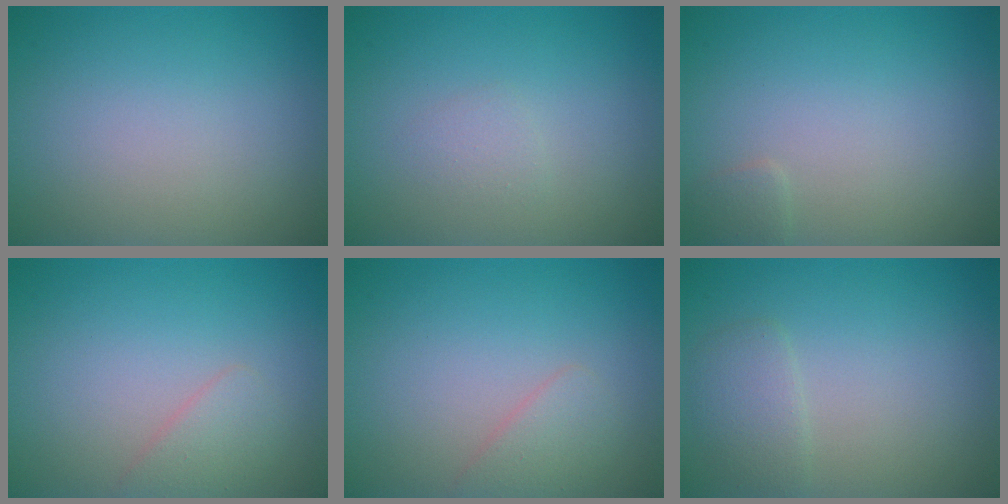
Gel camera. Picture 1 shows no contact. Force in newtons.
{"total": 0.9, "press": 0.9, "slide": 0.1}
{"total": 0.8, "press": 0.8, "slide": 0.0}
{"total": 1.6, "press": 1.6, "slide": 0.0}
{"total": 1.6, "press": 1.6, "slide": 0.0}
{"total": 1.8, "press": 1.8, "slide": 0.2}